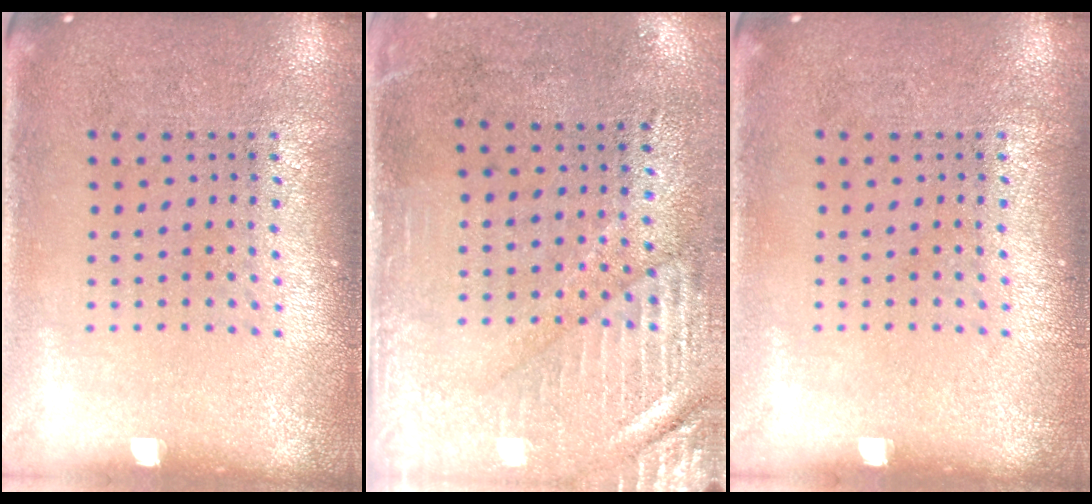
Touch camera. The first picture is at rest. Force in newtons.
{"total": 2.9, "press": 2.5, "slide": 1.5}
{"total": 0.0}